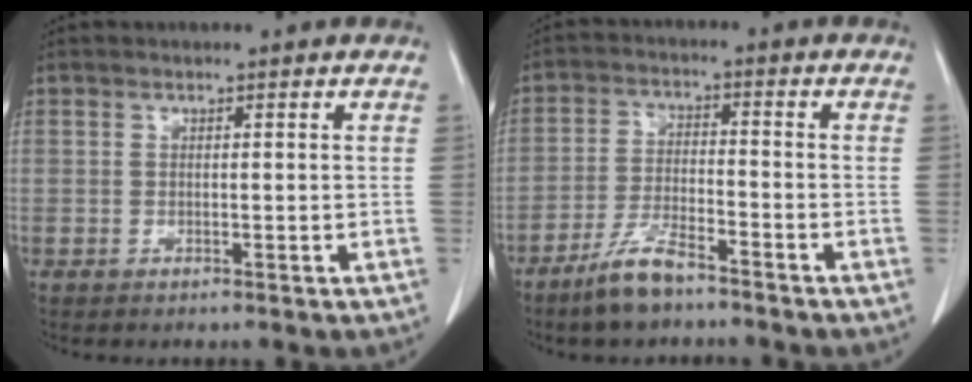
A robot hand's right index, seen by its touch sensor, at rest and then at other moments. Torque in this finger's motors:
{"motor_torque": [0.23, -0.21, 0.22, 0.07]}